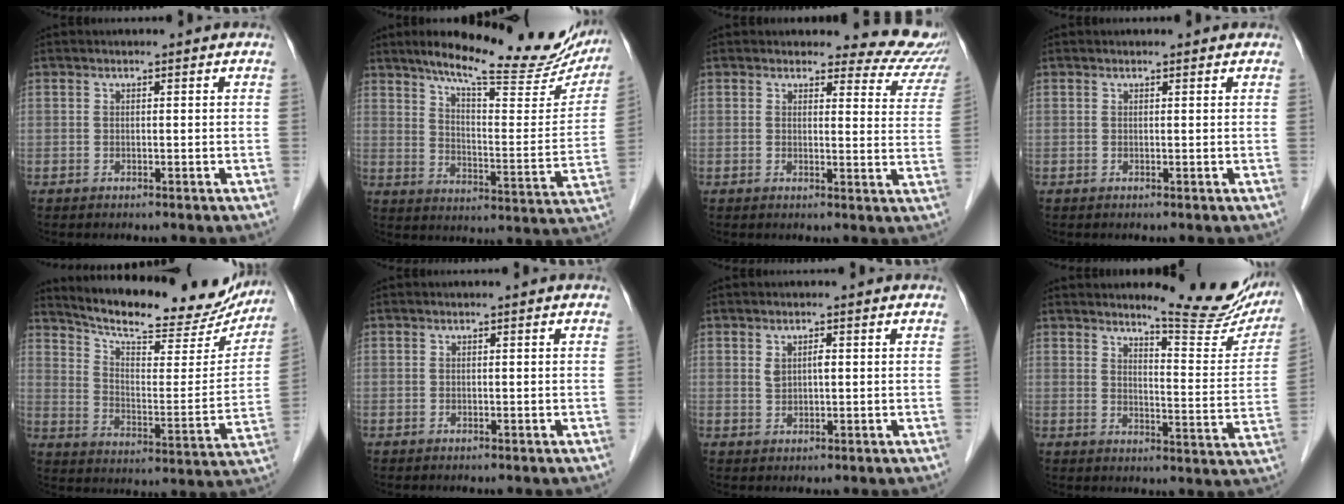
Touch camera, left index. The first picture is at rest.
{"total": 23.1, "force": [18.9, 4.6, 12.5], "torque": [-0.171, -0.019, 0.248]}
{"total": 8.9, "force": [8.2, 3.4, 0.9], "torque": [0.027, -0.027, 0.057]}
{"total": 0.9, "force": [0.9, 0.3, 0.1], "torque": [-0.010, 0.004, 0.010]}
{"total": 23.0, "force": [20.8, 5.2, 8.2], "torque": [-0.122, -0.028, 0.278]}
{"total": 0.0}
{"total": 1.9, "force": [0.6, 0.9, 1.6], "torque": [-0.031, 0.005, 0.015]}
{"total": 13.1, "force": [11.9, 1.8, 5.1], "torque": [-0.055, -0.046, 0.138]}